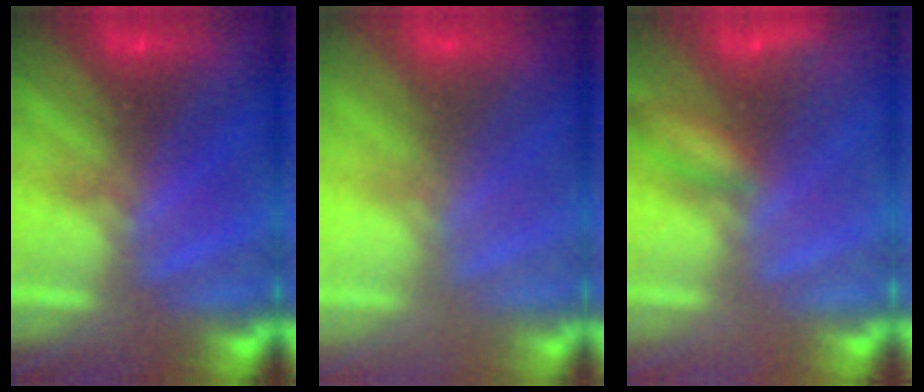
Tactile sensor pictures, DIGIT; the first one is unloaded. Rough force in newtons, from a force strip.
{"total": 2.8}
{"total": 2.1}